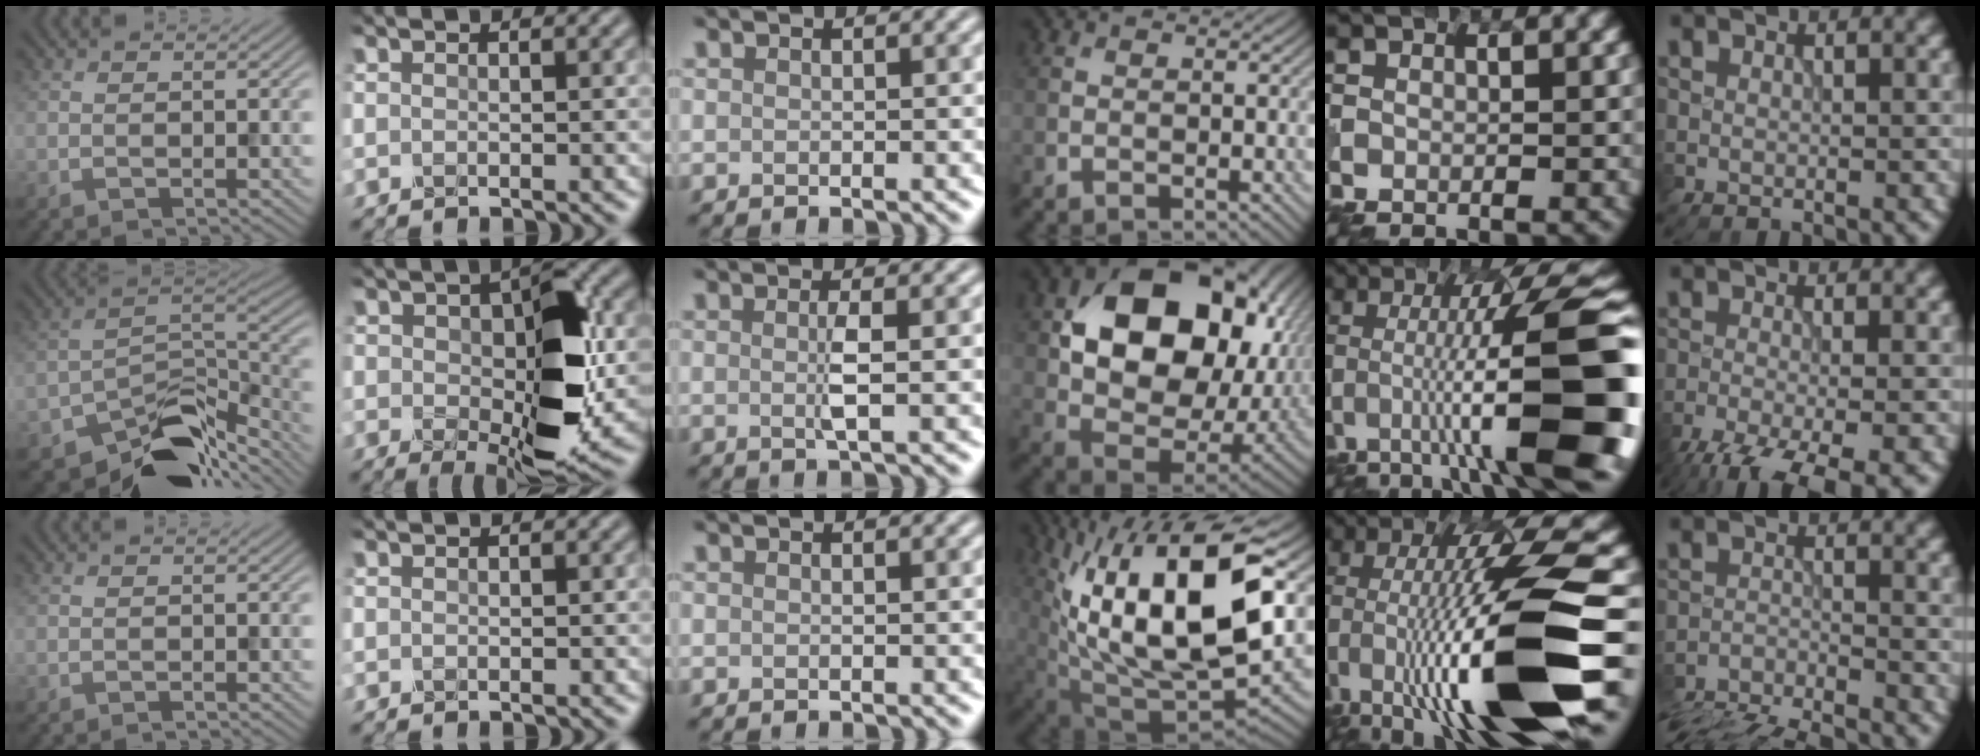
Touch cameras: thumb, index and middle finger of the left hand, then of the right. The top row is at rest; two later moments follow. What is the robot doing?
{"motion": "disassemble", "object": "pitcher"}